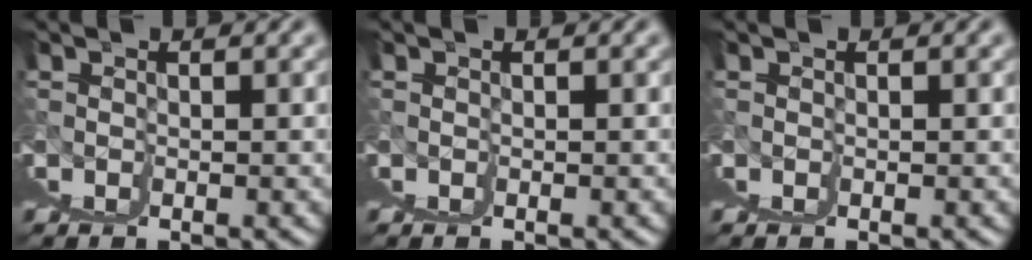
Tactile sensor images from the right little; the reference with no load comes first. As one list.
[{"total": 0.0}, {"total": 0.0}]